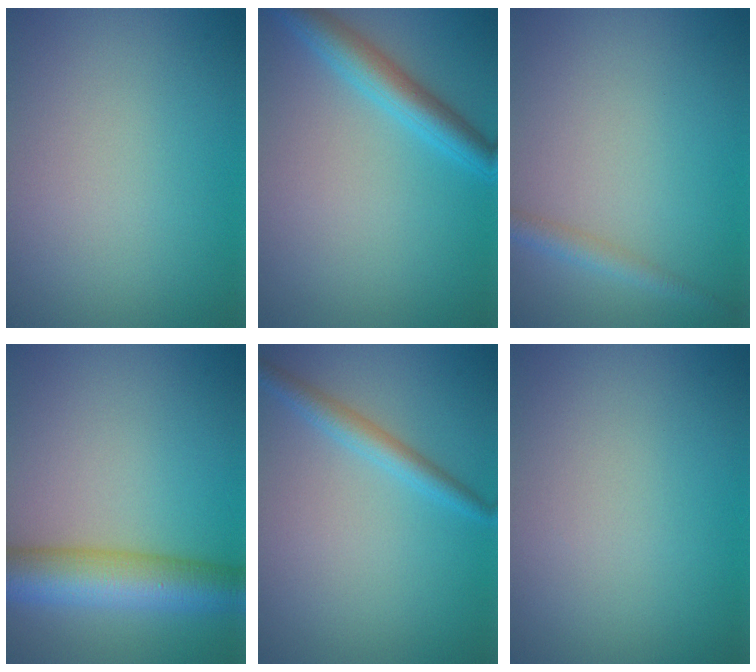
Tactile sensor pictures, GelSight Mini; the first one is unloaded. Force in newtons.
{"total": 4.1, "press": 4.1, "slide": 0.1}
{"total": 1.8, "press": 1.8, "slide": 0.1}
{"total": 7.3, "press": 7.3, "slide": 0.2}
{"total": 2.3, "press": 2.3, "slide": 0.1}
{"total": 0.0}